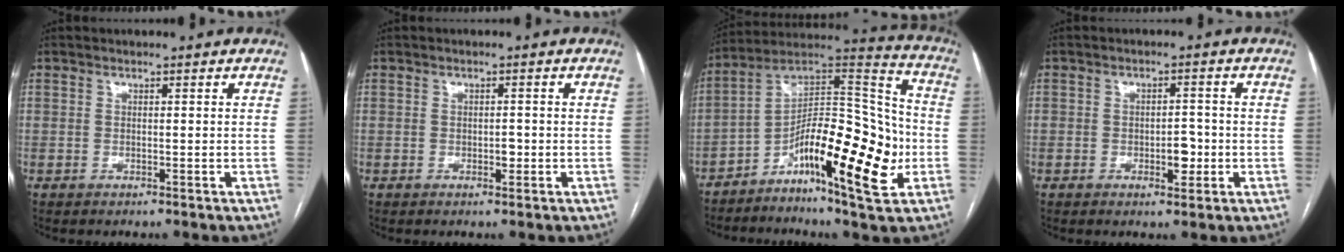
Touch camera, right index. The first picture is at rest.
{"total": 1.4, "force": [-0.4, 0.6, 1.1], "torque": [-0.018, 0.001, -0.005]}
{"total": 19.8, "force": [-6.4, 4.7, 18.2], "torque": [-0.303, 0.024, -0.101]}
{"total": 3.6, "force": [-1.0, 1.7, 3.0], "torque": [-0.040, 0.005, -0.010]}